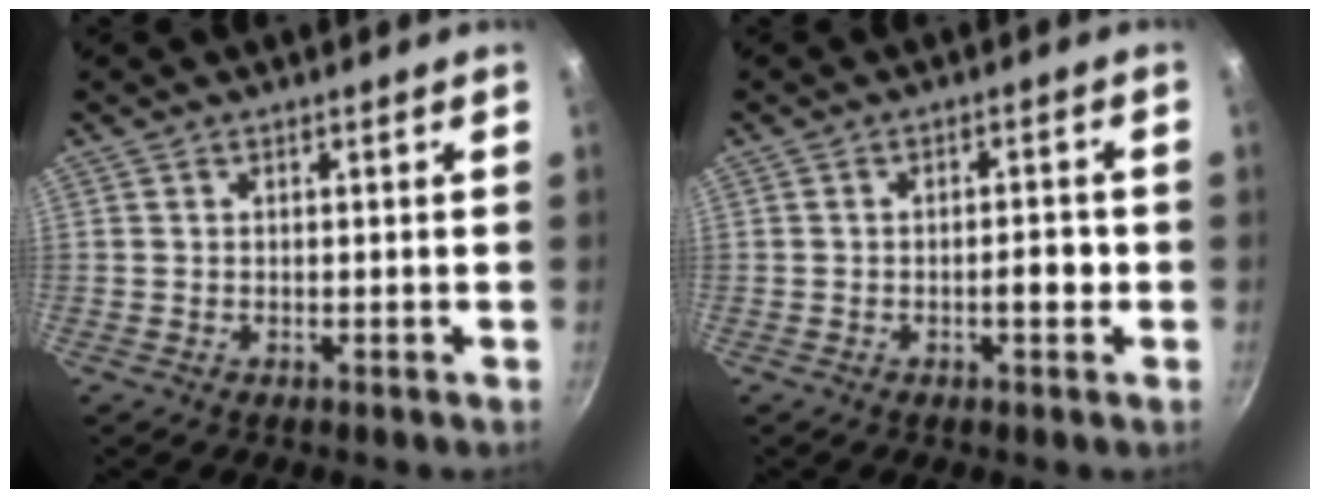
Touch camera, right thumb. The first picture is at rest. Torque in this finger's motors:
{"motor_torque": [0.77, 0.61, 0.84, 0.13, -0.02]}